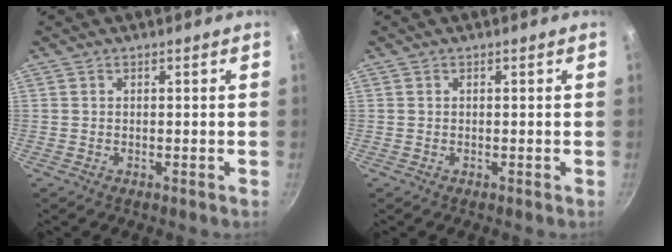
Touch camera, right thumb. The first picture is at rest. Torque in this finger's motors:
{"motor_torque": [-0.22, 0.16, 0.00, 0.00, 0.00]}